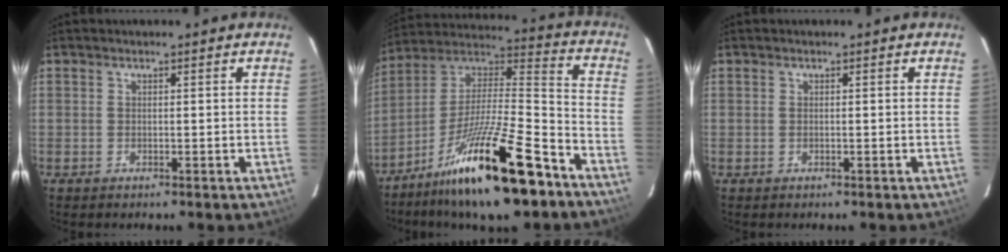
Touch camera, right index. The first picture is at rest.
{"total": 22.6, "force": [-14.6, 4.4, 16.7], "torque": [-0.292, -0.017, -0.249]}
{"total": 0.0}